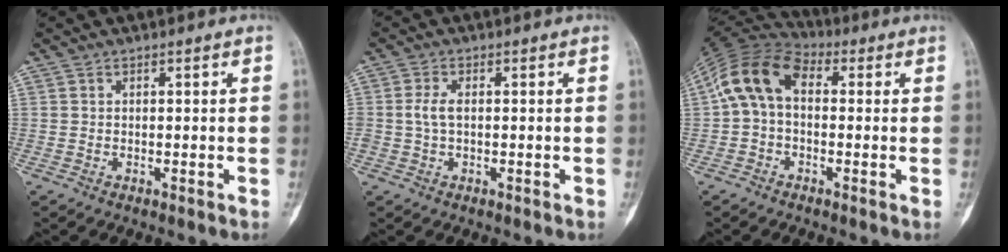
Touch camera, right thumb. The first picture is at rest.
{"total": 2.7, "force": [0.0, 1.4, 2.4], "torque": [-0.058, 0.005, -0.001]}
{"total": 11.2, "force": [0.8, 7.4, 8.4], "torque": [-0.154, 0.035, -0.001]}